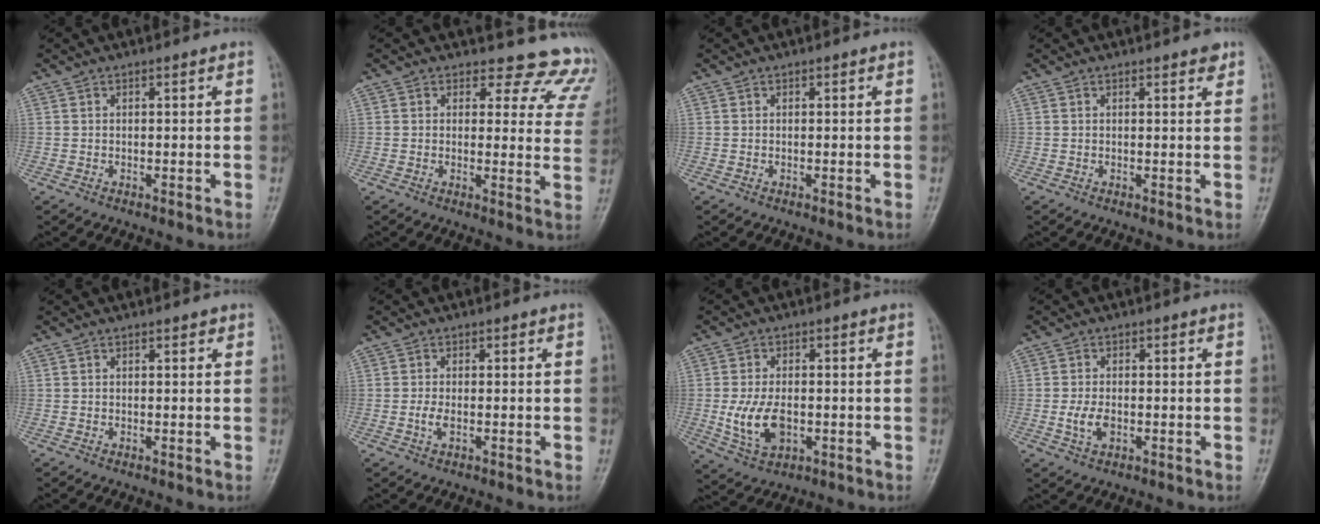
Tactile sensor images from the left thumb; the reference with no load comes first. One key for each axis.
{"total": 13.1, "fx": 11.9, "fy": 5.1, "fz": 1.2, "tx": 0.037, "ty": -0.097, "tz": 0.097}
{"total": 0.0}
{"total": 1.7, "fx": 1.2, "fy": 0.6, "fz": 1.0, "tx": -0.006, "ty": -0.004, "tz": 0.011}
{"total": 0.6, "fx": 0.4, "fy": 0.4, "fz": 0.2, "tx": 0.000, "ty": -0.001, "tz": 0.001}
{"total": 2.0, "fx": -0.4, "fy": 0.9, "fz": 1.7, "tx": -0.039, "ty": 0.000, "tz": -0.010}
{"total": 8.3, "fx": -1.3, "fy": 5.1, "fz": 6.4, "tx": -0.119, "ty": -0.004, "tz": -0.017}
{"total": 3.8, "fx": -0.8, "fy": 2.3, "fz": 2.8, "tx": -0.056, "ty": 0.001, "tz": -0.016}